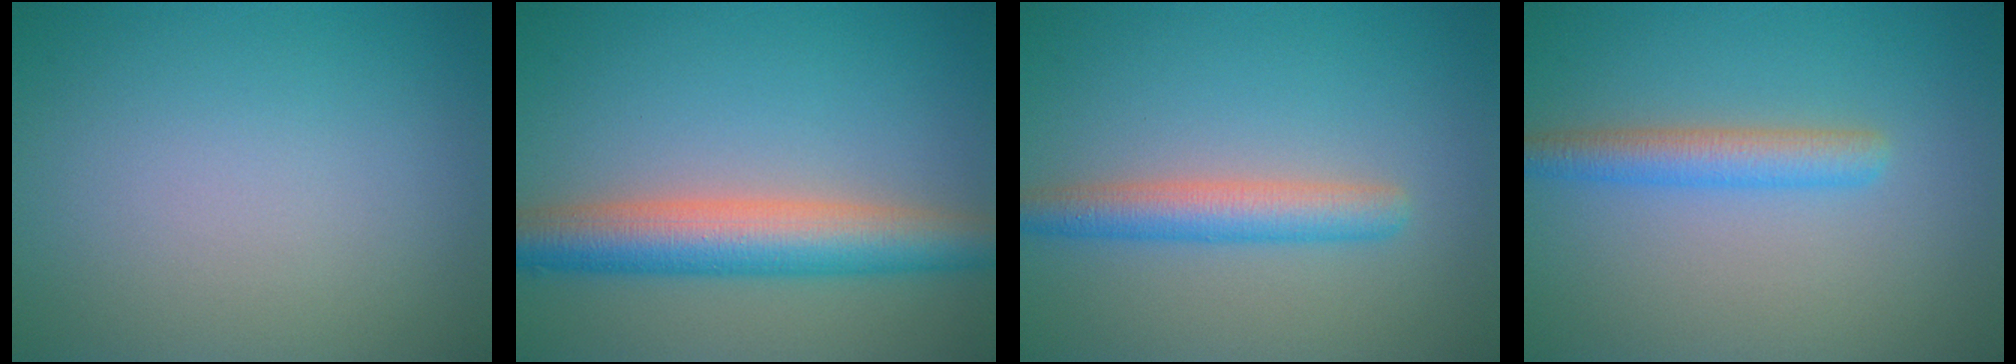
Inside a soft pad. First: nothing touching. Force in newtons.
{"total": 6.9, "press": 6.9, "slide": 0.4}
{"total": 3.5, "press": 3.5, "slide": 0.1}
{"total": 3.0, "press": 3.0, "slide": 0.1}